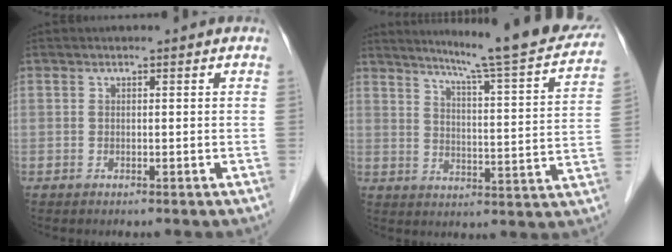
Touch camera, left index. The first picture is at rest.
{"total": 19.9, "force": [17.5, 0.4, 9.6], "torque": [-0.134, -0.044, 0.222]}